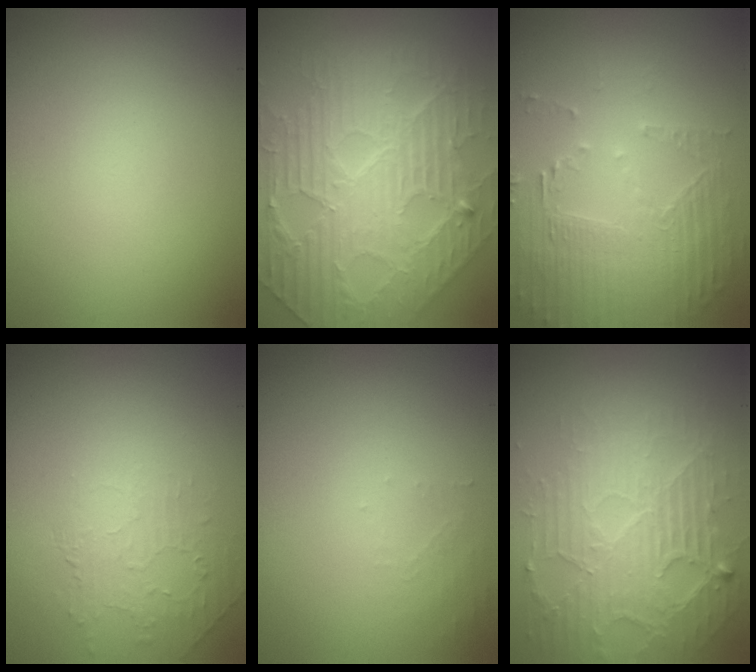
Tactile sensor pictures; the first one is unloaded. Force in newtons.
{"total": 6.4, "press": 5.5, "slide": 3.3}
{"total": 5.5, "press": 3.7, "slide": 4.0}
{"total": 1.9, "press": 0.3, "slide": 1.9}
{"total": 1.0, "press": 1.0, "slide": 0.2}
{"total": 4.5, "press": 4.0, "slide": 2.1}